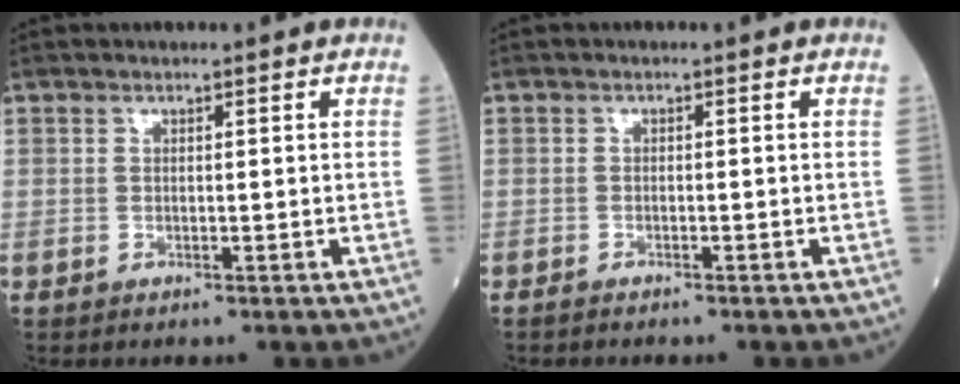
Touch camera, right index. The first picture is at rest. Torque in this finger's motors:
{"motor_torque": [0.13, -0.11, -0.03, -0.01]}